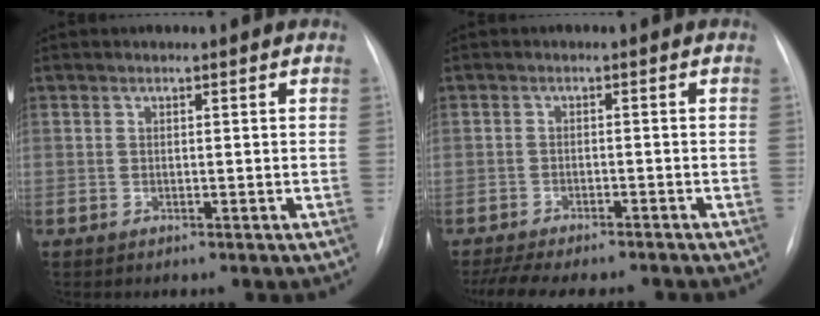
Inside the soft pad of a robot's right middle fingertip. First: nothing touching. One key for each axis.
{"total": 12.1, "fx": -10.7, "fy": 2.4, "fz": 5.2, "tx": -0.086, "ty": -0.004, "tz": -0.146}